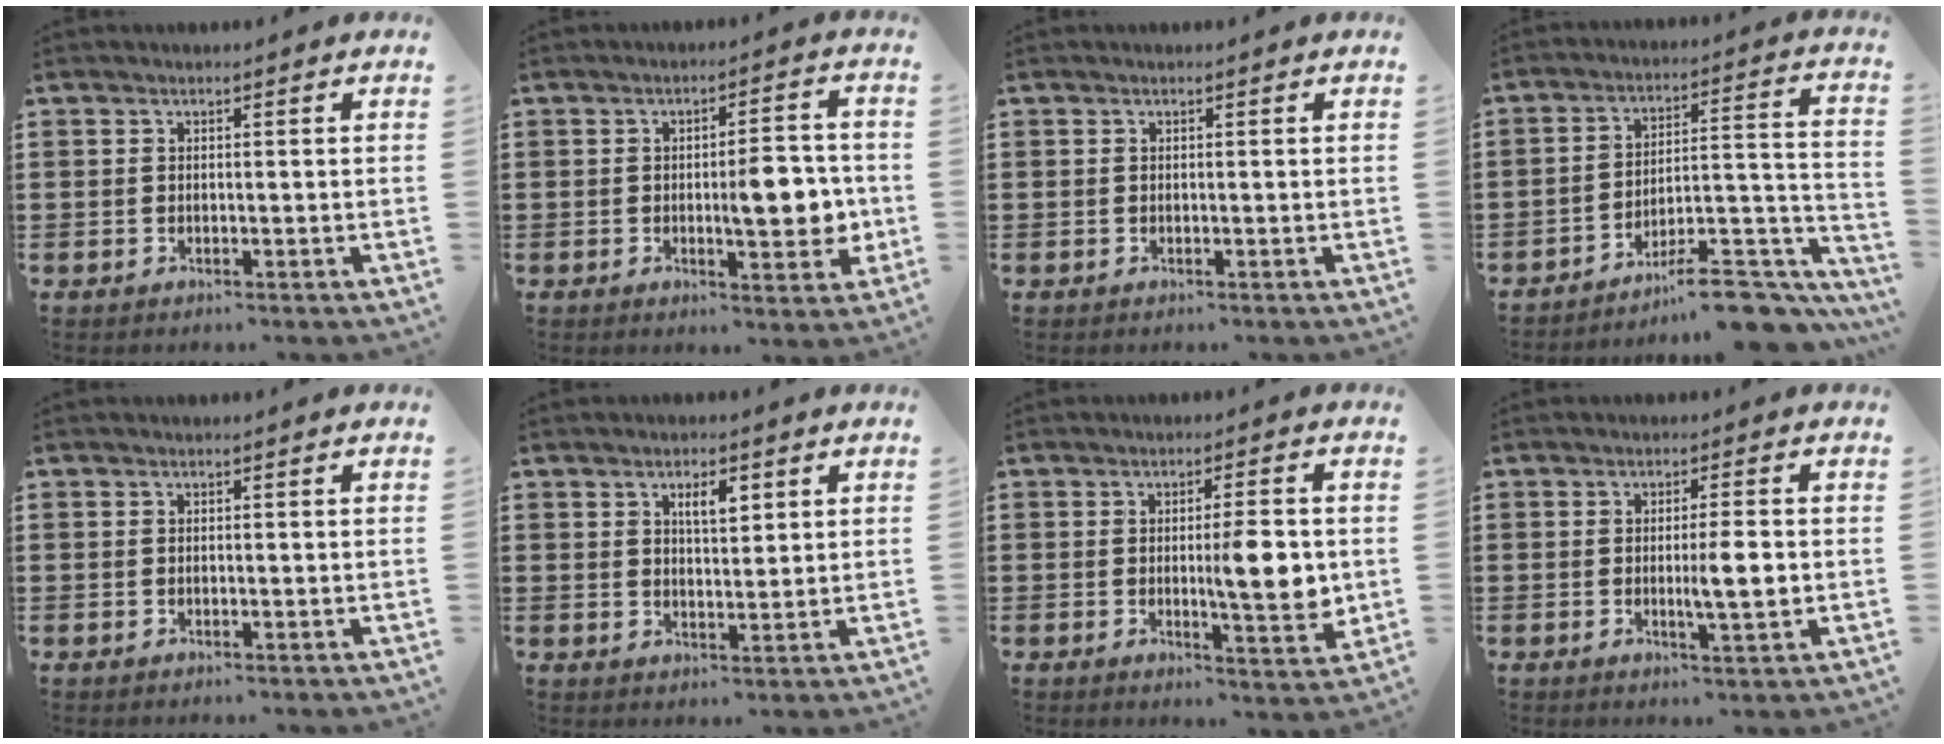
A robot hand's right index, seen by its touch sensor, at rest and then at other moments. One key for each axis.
{"total": 7.6, "fx": -0.7, "fy": 2.6, "fz": 7.1, "tx": -0.089, "ty": -0.006, "tz": -0.018}
{"total": 0.0}
{"total": 11.0, "fx": -9.3, "fy": 2.6, "fz": 5.4, "tx": -0.064, "ty": 0.040, "tz": -0.169}
{"total": 0.0}
{"total": 3.6, "fx": 1.8, "fy": 1.3, "fz": 2.9, "tx": -0.045, "ty": 0.000, "tz": 0.026}
{"total": 8.0, "fx": 0.1, "fy": 1.8, "fz": 7.8, "tx": -0.112, "ty": -0.008, "tz": -0.004}
{"total": 4.5, "fx": -0.3, "fy": 0.6, "fz": 4.5, "tx": -0.068, "ty": -0.005, "tz": -0.009}